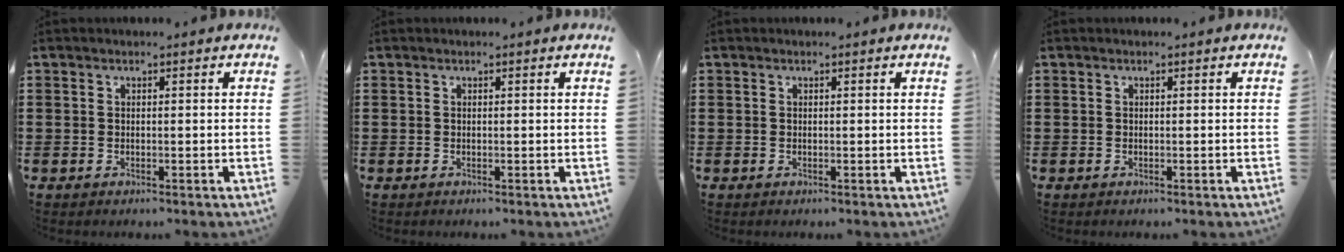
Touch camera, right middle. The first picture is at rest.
{"total": 0.0}
{"total": 0.0}
{"total": 0.0}